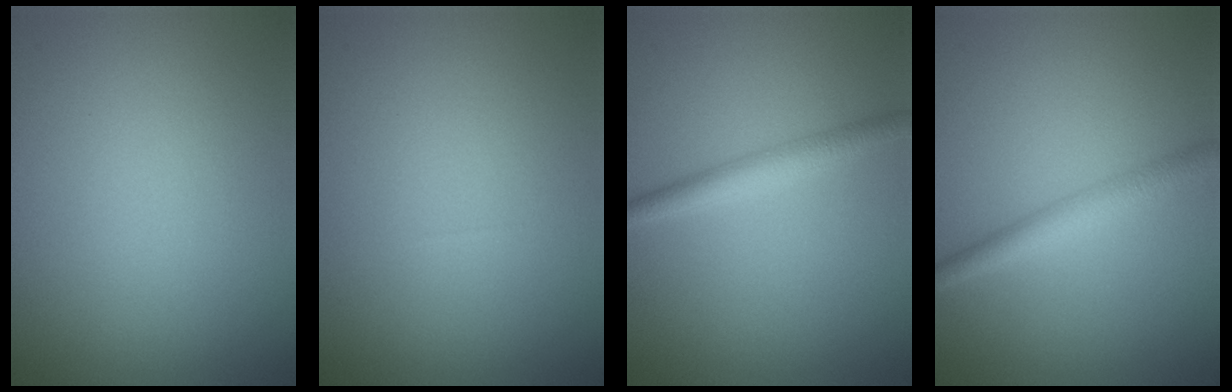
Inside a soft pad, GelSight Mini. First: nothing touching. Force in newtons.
{"total": 0.0}
{"total": 2.4, "press": 2.4, "slide": 0.1}
{"total": 2.7, "press": 2.7, "slide": 0.1}